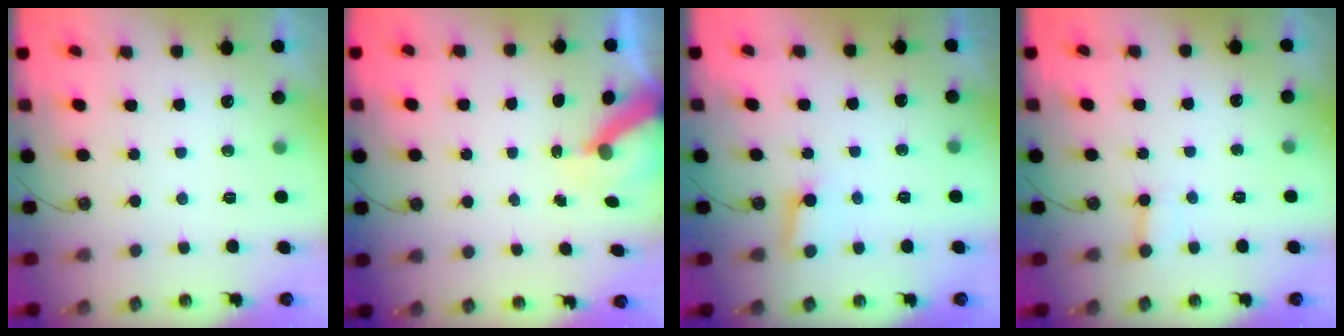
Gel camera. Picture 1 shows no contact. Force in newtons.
{"total": 7.0, "press": 7.0, "slide": 0.8}
{"total": 5.6, "press": 5.6, "slide": 0.7}
{"total": 2.5, "press": 2.5, "slide": 0.4}